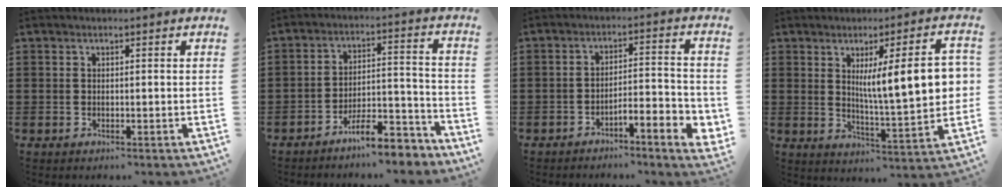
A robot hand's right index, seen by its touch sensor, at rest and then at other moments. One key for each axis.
{"total": 8.4, "fx": -7.3, "fy": 1.6, "fz": 3.7, "tx": -0.051, "ty": 0.026, "tz": -0.136}
{"total": 4.3, "fx": -3.5, "fy": 0.5, "fz": 2.6, "tx": -0.045, "ty": -0.004, "tz": -0.068}
{"total": 11.4, "fx": 2.6, "fy": 2.0, "fz": 11.0, "tx": -0.178, "ty": -0.002, "tz": 0.037}